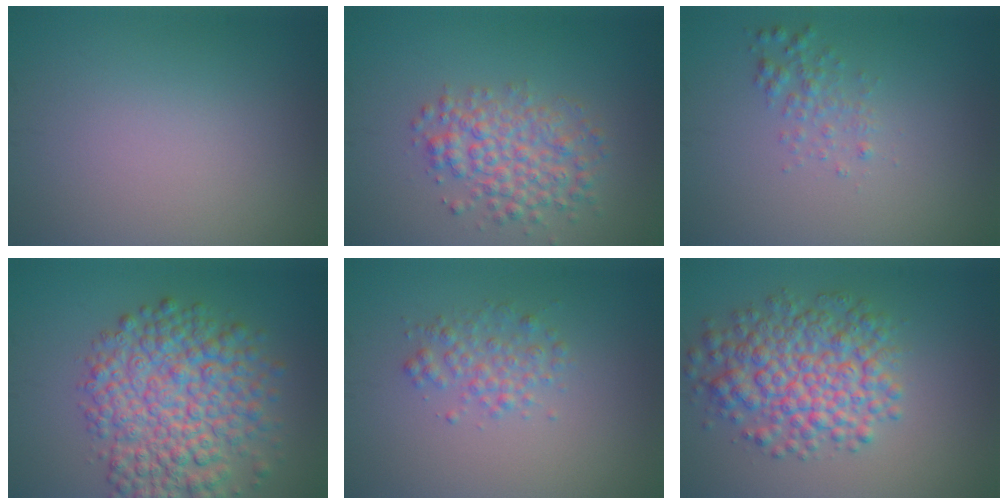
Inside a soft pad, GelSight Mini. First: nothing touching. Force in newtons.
{"total": 4.3, "press": 4.3, "slide": 0.1}
{"total": 1.5, "press": 1.5, "slide": 0.1}
{"total": 8.9, "press": 8.9, "slide": 0.2}
{"total": 2.0, "press": 2.0, "slide": 0.0}
{"total": 6.8, "press": 6.8, "slide": 0.2}